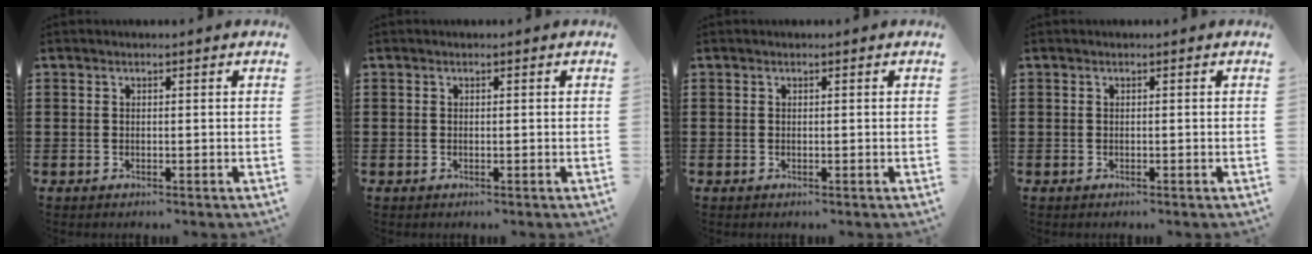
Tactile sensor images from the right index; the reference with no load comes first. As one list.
[{"total": 0.0}, {"total": 0.0}, {"total": 0.0}]